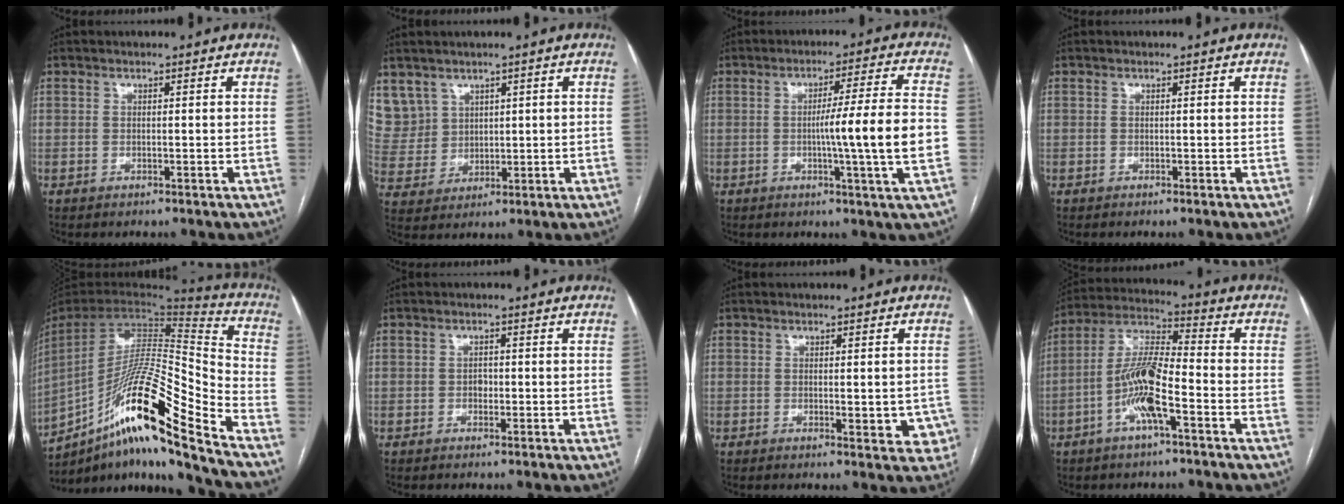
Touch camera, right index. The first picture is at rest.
{"total": 8.4, "force": [5.0, 6.7, 0.8], "torque": [-0.030, 0.026, 0.124]}
{"total": 11.3, "force": [-1.5, -1.5, 11.1], "torque": [-0.171, -0.005, -0.024]}
{"total": 0.0}
{"total": 23.4, "force": [-15.2, 0.3, 17.8], "torque": [-0.305, 0.000, -0.276]}
{"total": 1.1, "force": [-0.3, 0.8, 0.7], "torque": [-0.009, 0.004, -0.005]}
{"total": 4.4, "force": [-0.9, 2.0, 3.9], "torque": [-0.029, -0.001, -0.006]}
{"total": 10.3, "force": [-3.8, 1.7, 9.5], "torque": [-0.198, 0.010, -0.075]}